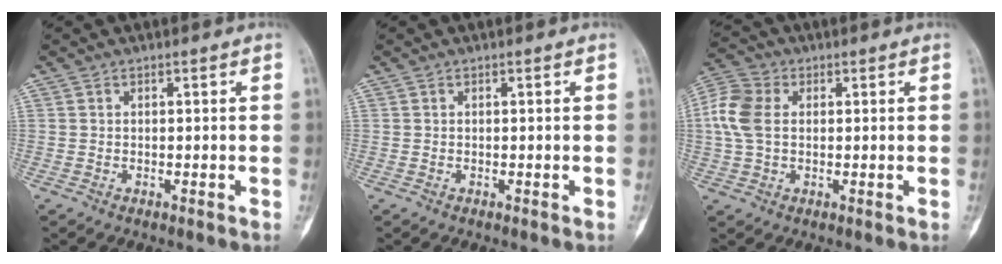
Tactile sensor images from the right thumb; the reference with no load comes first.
{"total": 0.0}
{"total": 8.6, "force": [1.2, 5.8, 6.2], "torque": [-0.149, 0.016, 0.019]}